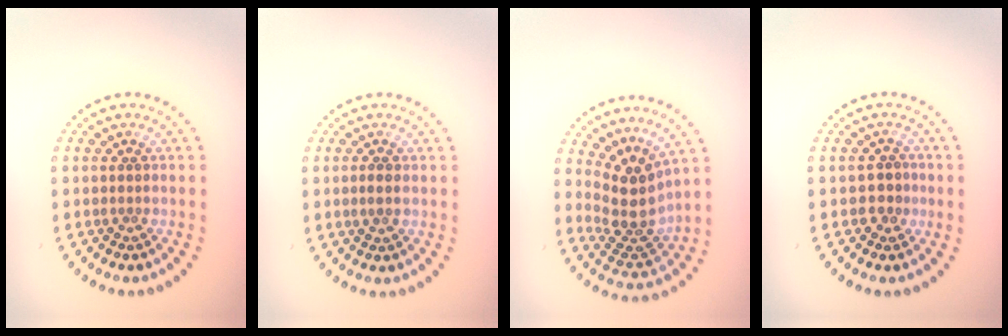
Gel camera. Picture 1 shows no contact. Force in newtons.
{"total": 0.7, "press": 0.6, "slide": 0.3}
{"total": 4.4, "press": 3.3, "slide": 2.9}
{"total": 1.8, "press": 1.6, "slide": 0.7}